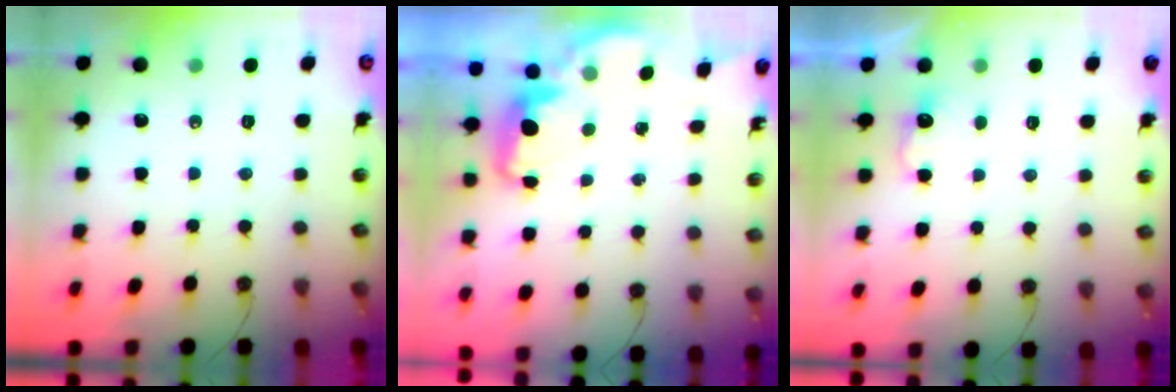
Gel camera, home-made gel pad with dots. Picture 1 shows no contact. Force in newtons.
{"total": 2.5, "press": 2.4, "slide": 0.7}
{"total": 3.7, "press": 3.5, "slide": 1.0}